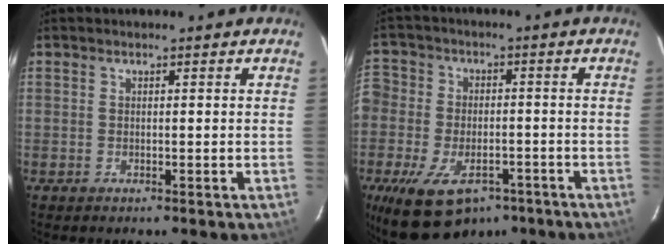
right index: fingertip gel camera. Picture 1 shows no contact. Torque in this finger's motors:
{"motor_torque": [1.61, -0.53, 1.05, 0.21]}